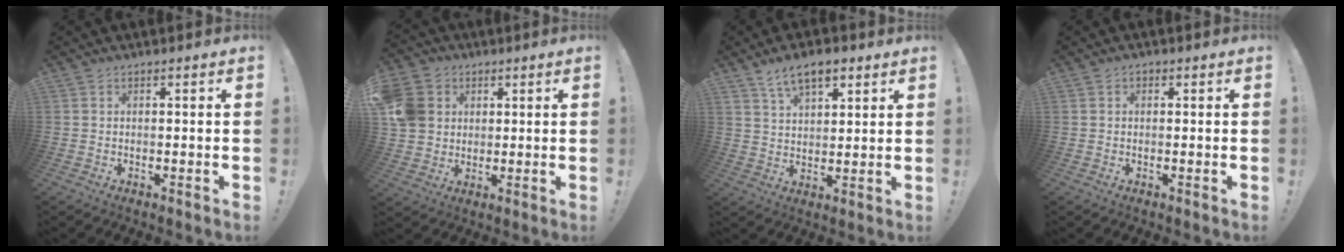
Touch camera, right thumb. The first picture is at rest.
{"total": 10.6, "force": [2.3, 9.6, 4.0], "torque": [-0.077, 0.001, 0.050]}
{"total": 9.0, "force": [5.5, 4.4, 5.5], "torque": [-0.085, -0.015, 0.100]}
{"total": 0.8, "force": [-0.2, 0.7, 0.4], "torque": [0.000, 0.001, -0.006]}